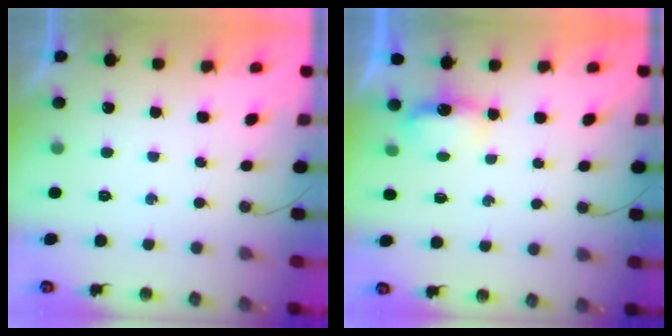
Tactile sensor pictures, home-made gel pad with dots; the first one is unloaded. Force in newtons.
{"total": 3.5, "press": 3.3, "slide": 1.0}